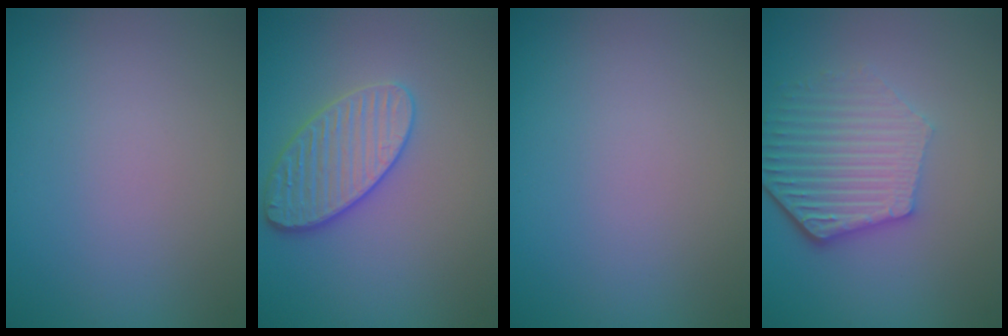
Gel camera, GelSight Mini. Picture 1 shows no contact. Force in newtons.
{"total": 3.6, "press": 3.5, "slide": 1.1}
{"total": 0.0}
{"total": 5.8, "press": 4.4, "slide": 3.8}